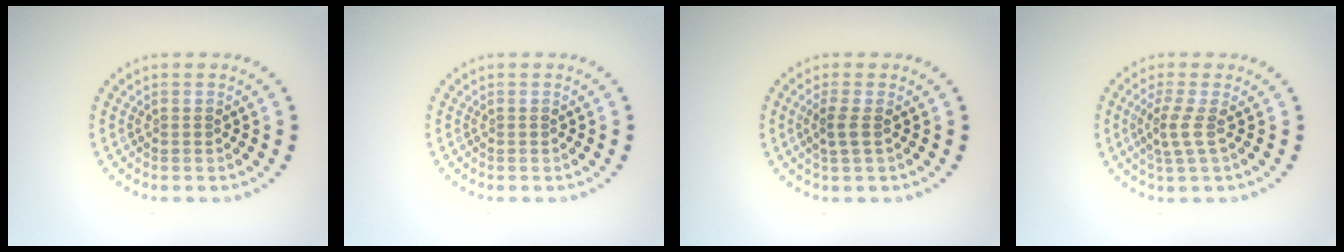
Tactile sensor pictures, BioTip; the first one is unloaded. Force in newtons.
{"total": 0.0}
{"total": 1.5, "press": 1.3, "slide": 0.8}
{"total": 2.1, "press": 1.5, "slide": 1.4}